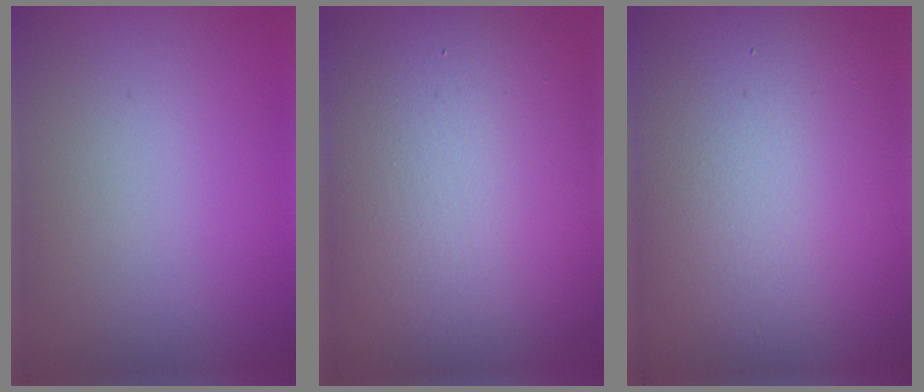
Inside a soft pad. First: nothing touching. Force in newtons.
{"total": 17.6, "press": 17.5, "slide": 1.0}
{"total": 20.6, "press": 20.6, "slide": 1.1}